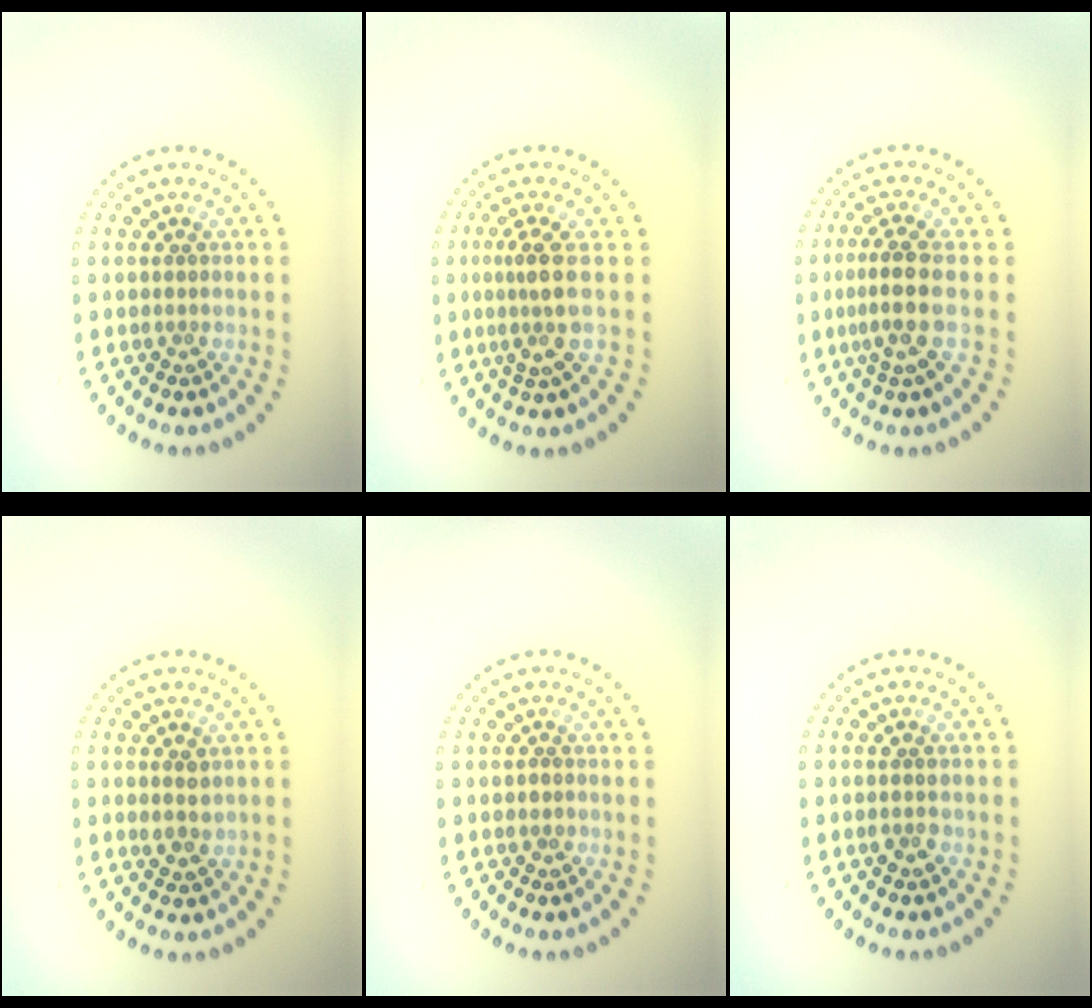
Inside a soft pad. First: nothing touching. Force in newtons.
{"total": 2.8, "press": 2.1, "slide": 1.9}
{"total": 3.0, "press": 2.4, "slide": 1.9}
{"total": 1.8, "press": 1.7, "slide": 0.7}
{"total": 0.5, "press": 0.3, "slide": 0.4}
{"total": 1.4, "press": 1.4, "slide": 0.3}